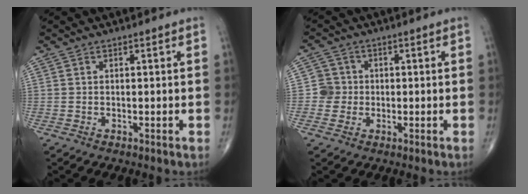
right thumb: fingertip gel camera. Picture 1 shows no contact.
{"total": 3.7, "force": [-0.2, 3.6, 0.1], "torque": [0.026, 0.010, -0.012]}